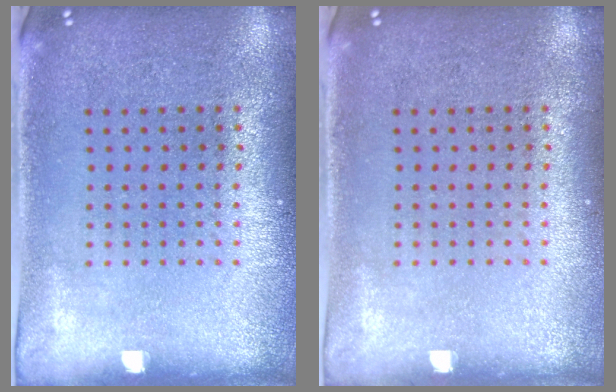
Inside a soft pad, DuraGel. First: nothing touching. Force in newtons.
{"total": 0.0}